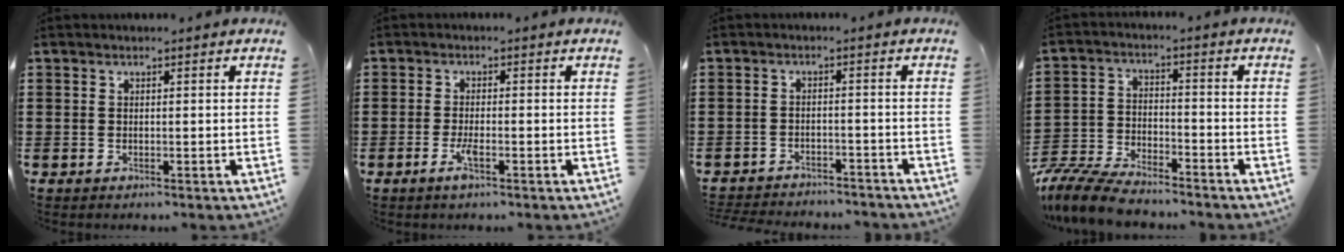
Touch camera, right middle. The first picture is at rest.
{"total": 2.7, "force": [-1.2, 0.5, 2.4], "torque": [-0.049, -0.004, -0.024]}
{"total": 3.0, "force": [-3.0, 0.2, 0.0], "torque": [-0.007, -0.002, -0.063]}
{"total": 8.2, "force": [-7.8, 1.2, 2.2], "torque": [-0.056, 0.010, -0.156]}